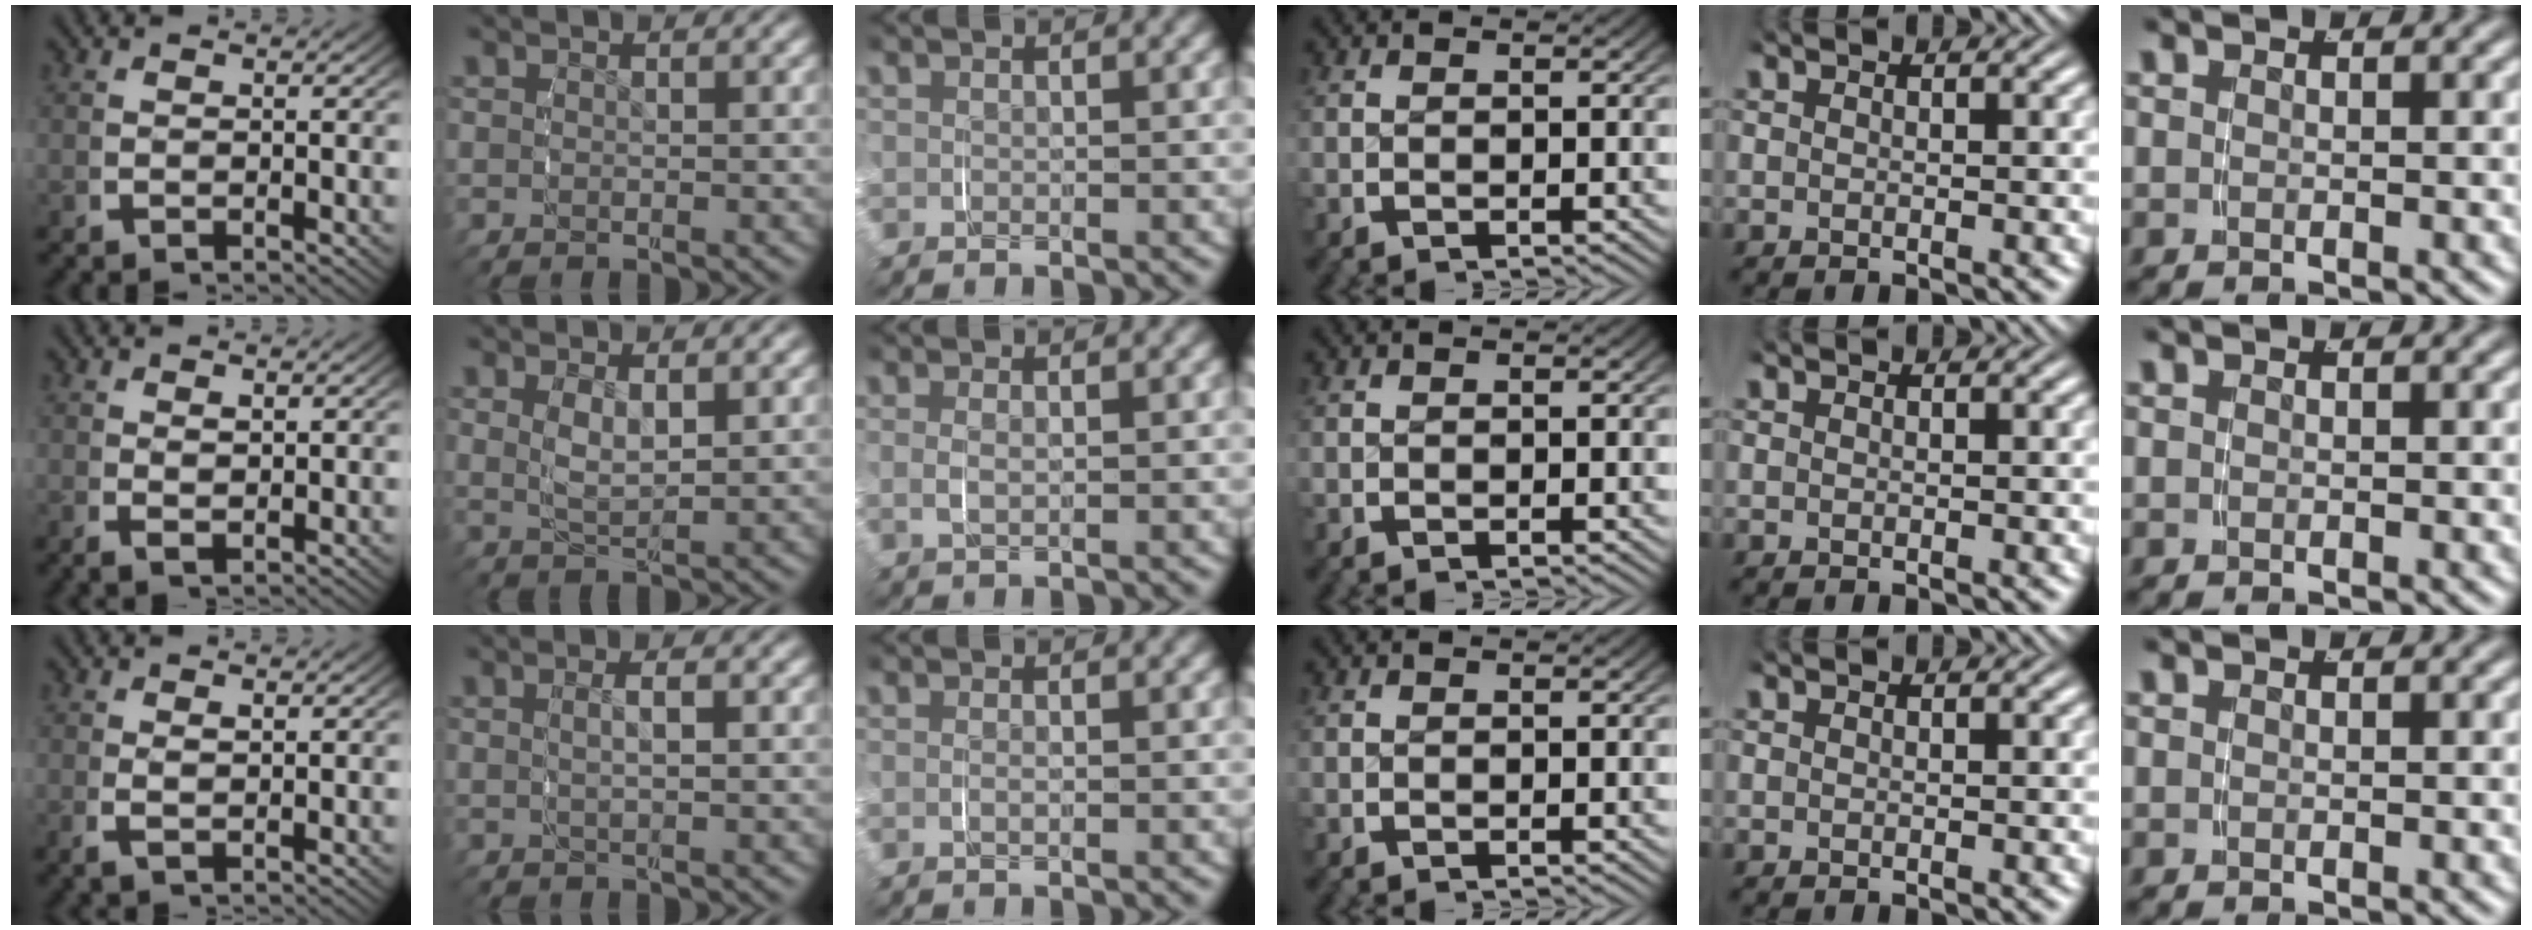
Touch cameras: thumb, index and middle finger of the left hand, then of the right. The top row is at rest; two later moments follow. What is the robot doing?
{"motion": "grasp_and_lifting", "object": "pen bag"}